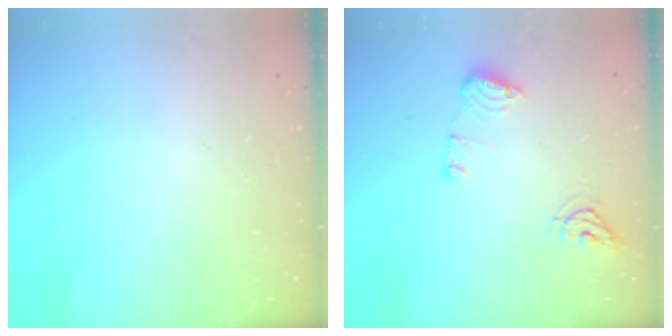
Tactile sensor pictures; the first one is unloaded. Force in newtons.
{"total": 8.6, "press": 8.5, "slide": 0.1}